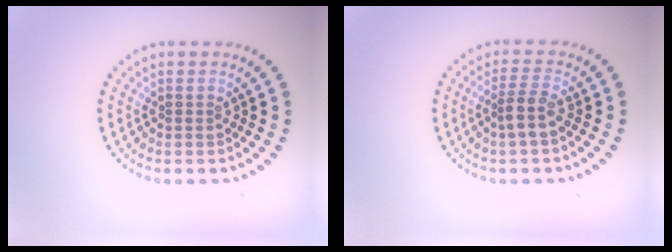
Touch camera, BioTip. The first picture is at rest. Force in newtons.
{"total": 2.0, "press": 1.6, "slide": 1.3}